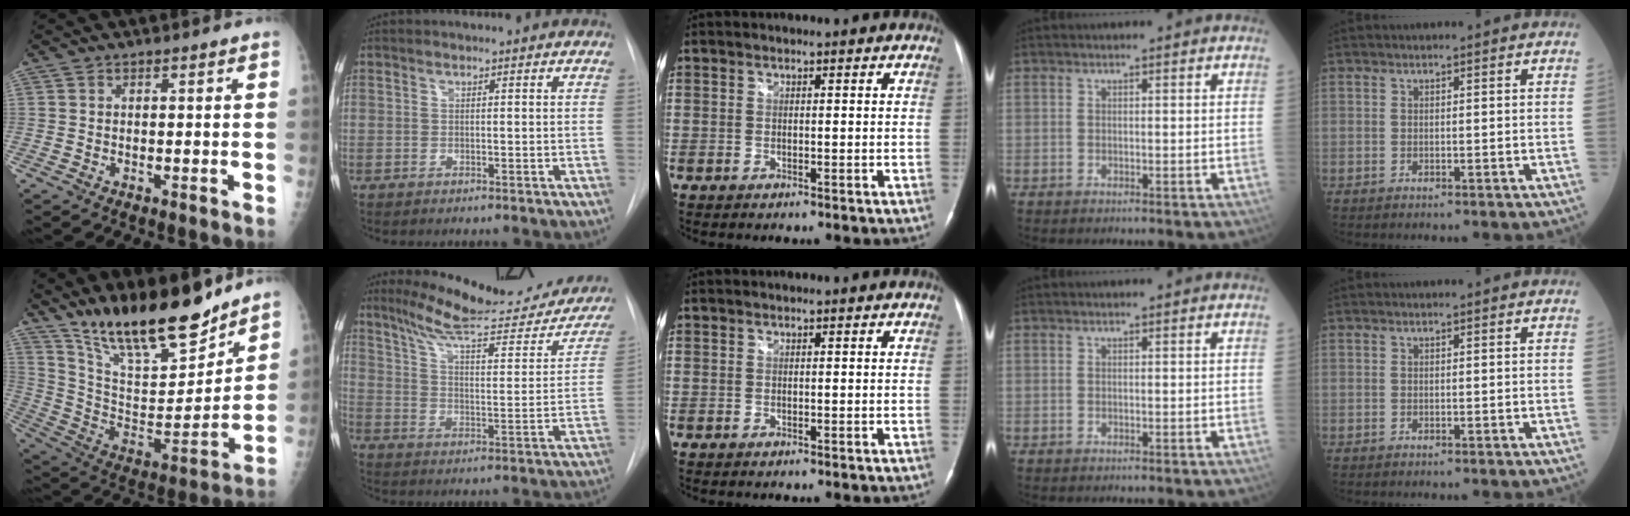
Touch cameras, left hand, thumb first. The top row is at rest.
{"thumb": {"total": 21.4, "force": [17.1, 5.9, 11.3], "torque": [-0.156, -0.097, 0.301]}, "index": {"total": 25.4, "force": [22.0, 4.6, 11.8], "torque": [-0.164, -0.046, 0.290]}}